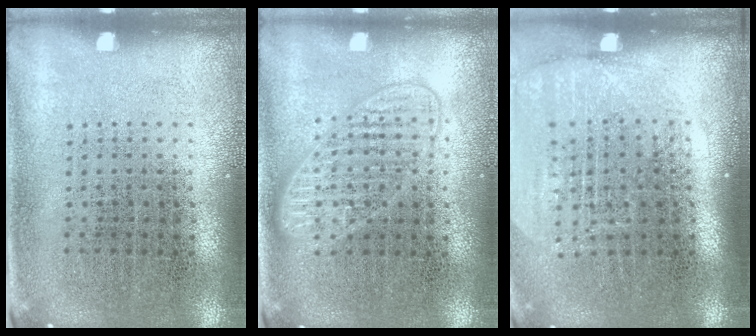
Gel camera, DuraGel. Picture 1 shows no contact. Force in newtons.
{"total": 1.4, "press": 1.4, "slide": 0.3}
{"total": 1.8, "press": 1.6, "slide": 0.9}